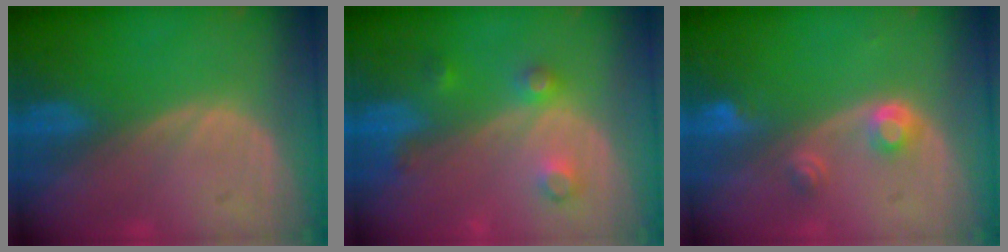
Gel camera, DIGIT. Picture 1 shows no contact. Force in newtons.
{"total": 4.1, "press": 3.6, "slide": 2.0}
{"total": 3.0, "press": 2.8, "slide": 1.0}